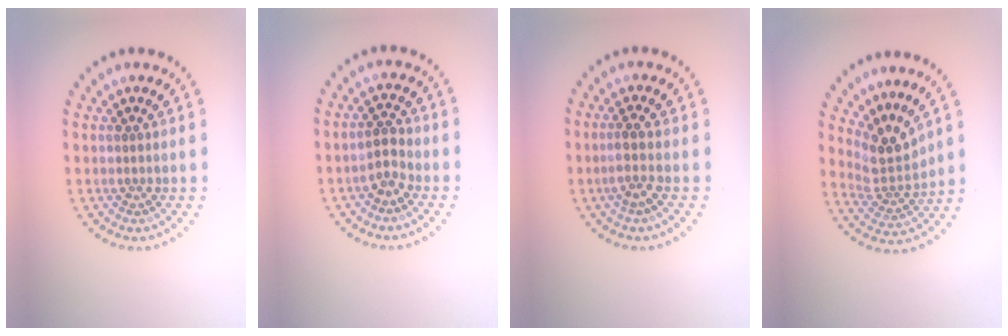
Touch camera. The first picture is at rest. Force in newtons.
{"total": 1.9, "press": 1.7, "slide": 0.8}
{"total": 1.7, "press": 1.4, "slide": 1.0}
{"total": 3.6, "press": 2.4, "slide": 2.7}